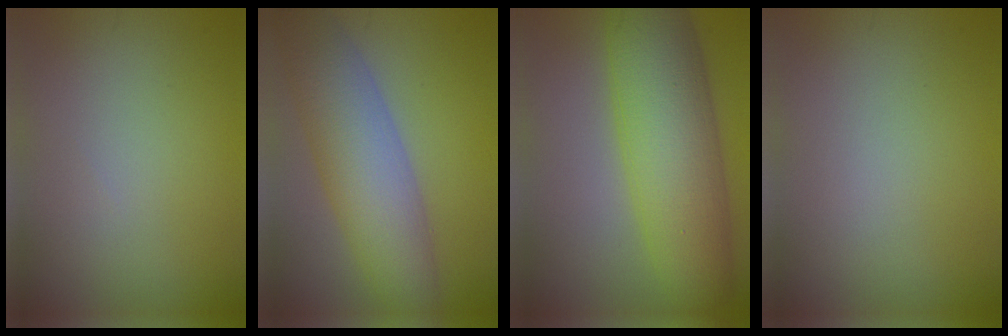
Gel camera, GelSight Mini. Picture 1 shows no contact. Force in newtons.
{"total": 7.9, "press": 7.9, "slide": 0.5}
{"total": 10.3, "press": 10.3, "slide": 0.1}
{"total": 0.0}